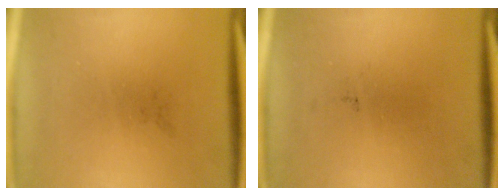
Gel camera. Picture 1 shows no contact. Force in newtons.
{"total": 0.0}